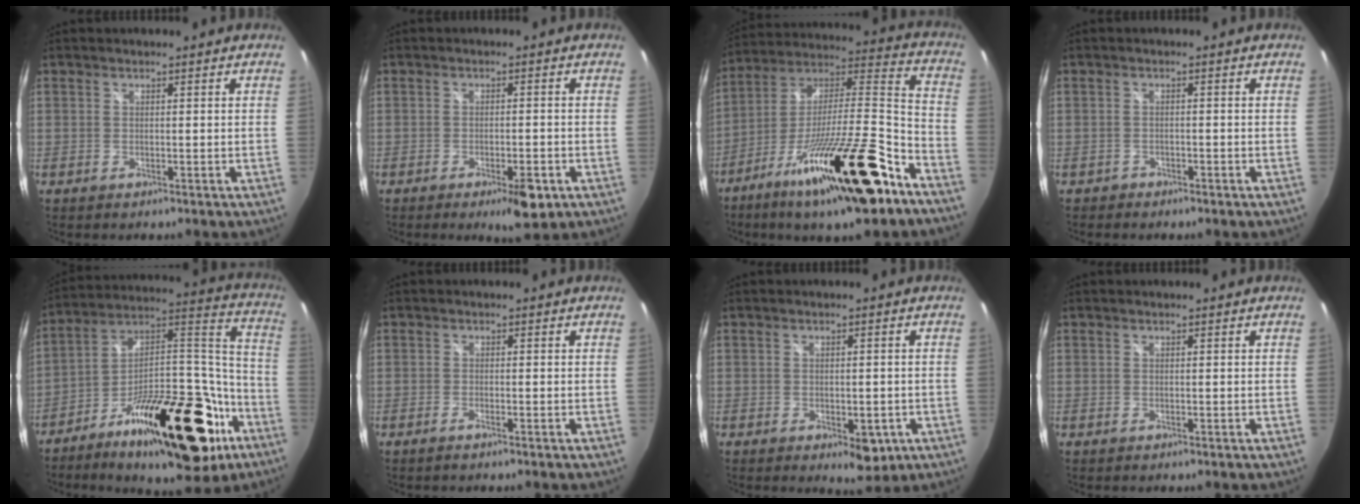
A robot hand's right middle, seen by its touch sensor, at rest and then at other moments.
{"total": 5.9, "force": [-3.3, 1.5, 4.7], "torque": [-0.078, -0.006, -0.042]}
{"total": 27.0, "force": [-16.2, 4.8, 21.1], "torque": [-0.344, -0.021, -0.266]}
{"total": 1.6, "force": [-1.3, 0.8, 0.2], "torque": [-0.009, 0.001, -0.020]}
{"total": 27.5, "force": [-14.7, 10.9, 20.6], "torque": [-0.291, 0.035, -0.226]}
{"total": 1.1, "force": [-0.8, 0.0, 0.7], "torque": [-0.016, -0.002, -0.018]}
{"total": 5.7, "force": [-2.5, 3.0, 4.2], "torque": [-0.059, -0.012, -0.027]}
{"total": 0.0}